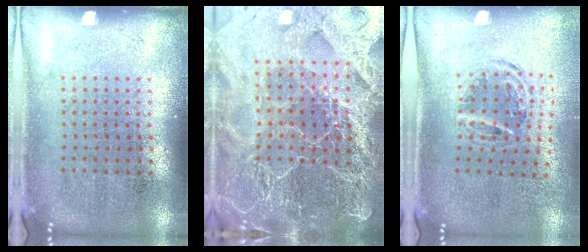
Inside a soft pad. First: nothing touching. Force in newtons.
{"total": 6.2, "press": 5.4, "slide": 3.1}
{"total": 0.9, "press": 0.9, "slide": 0.1}